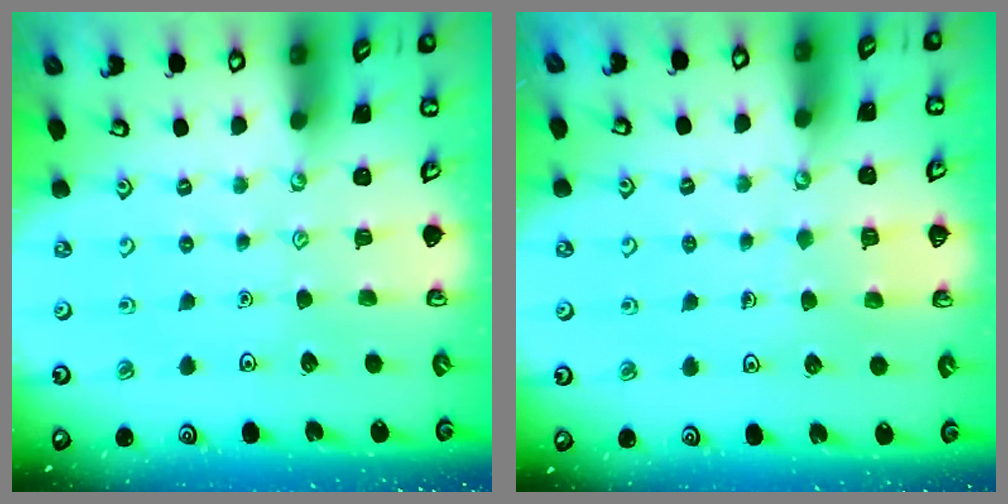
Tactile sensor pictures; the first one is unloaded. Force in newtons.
{"total": 3.6, "press": 3.6, "slide": 0.3}